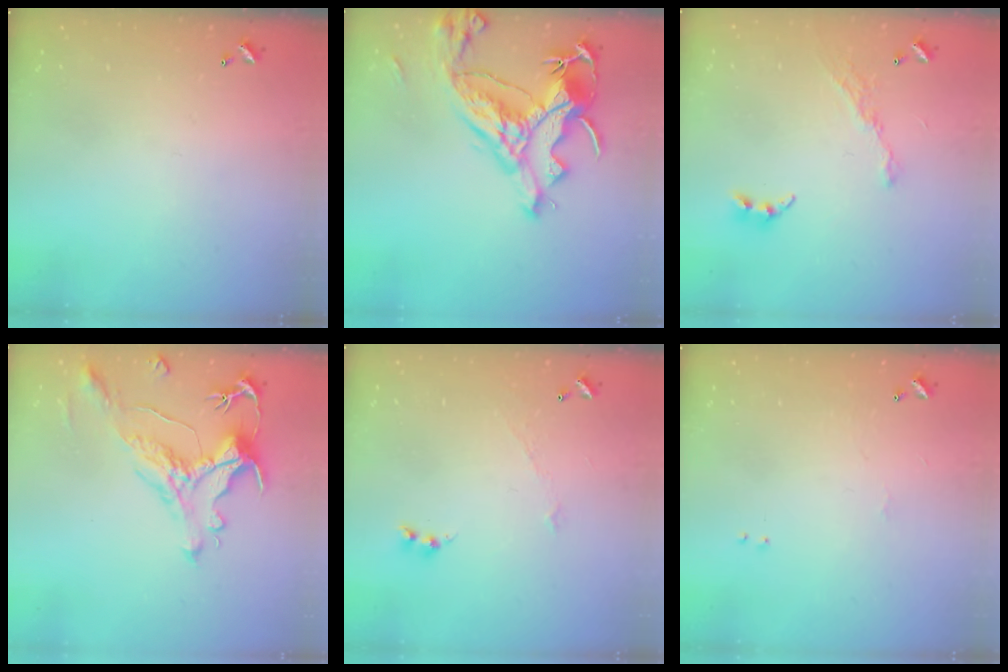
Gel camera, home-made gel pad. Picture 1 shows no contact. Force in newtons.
{"total": 14.9, "press": 14.7, "slide": 2.3}
{"total": 8.2, "press": 8.2, "slide": 0.9}
{"total": 1.2, "press": 0.2, "slide": 1.2}
{"total": 1.9, "press": 1.8, "slide": 0.4}
{"total": 1.8, "press": 1.8, "slide": 0.6}